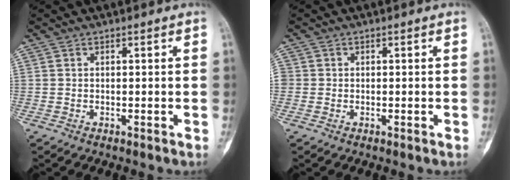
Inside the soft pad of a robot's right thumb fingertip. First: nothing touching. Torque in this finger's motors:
{"motor_torque": [0.06, 0.05, 0.10, 0.08, 0.00]}